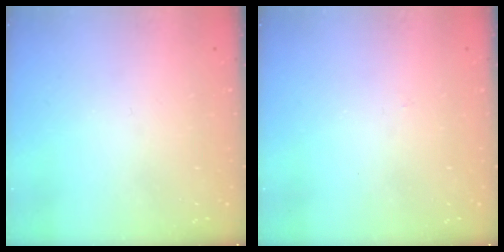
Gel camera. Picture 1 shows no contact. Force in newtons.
{"total": 2.7, "press": 2.7, "slide": 0.5}